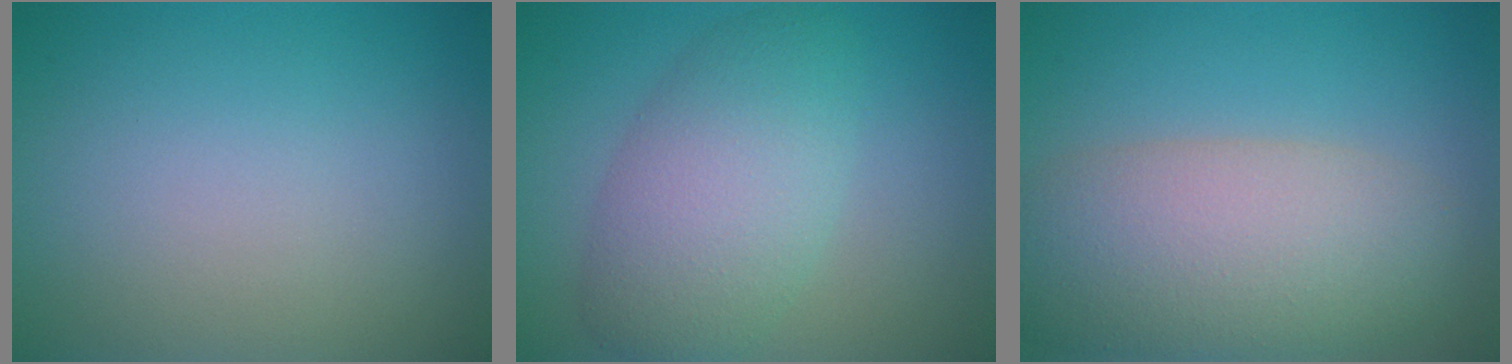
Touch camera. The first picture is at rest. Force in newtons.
{"total": 5.9, "press": 5.9, "slide": 0.6}
{"total": 8.2, "press": 8.2, "slide": 0.3}